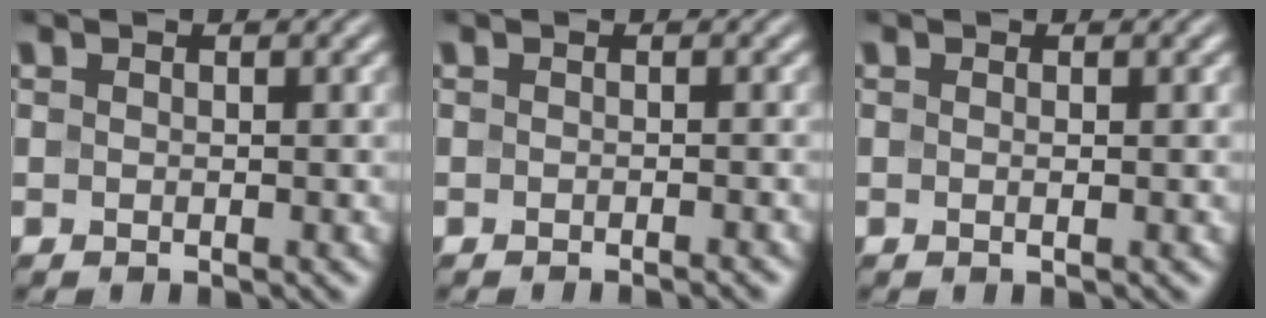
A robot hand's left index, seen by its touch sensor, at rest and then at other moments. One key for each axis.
{"total": 1.1, "fx": -0.8, "fy": 0.2, "fz": 0.8, "tx": -0.002, "ty": -0.001, "tz": -0.015}
{"total": 0.7, "fx": 0.0, "fy": 0.1, "fz": 0.7, "tx": -0.011, "ty": -0.001, "tz": -0.002}